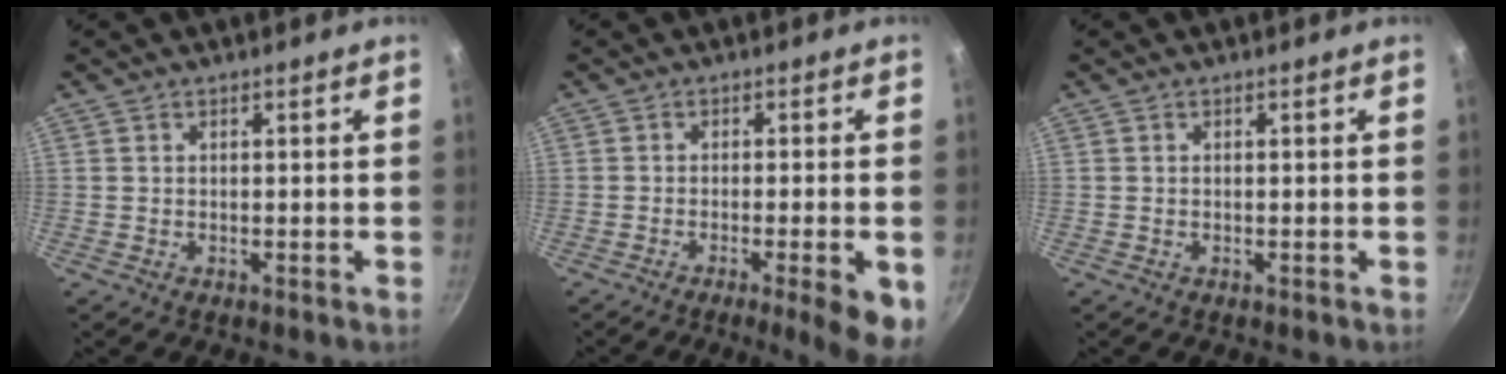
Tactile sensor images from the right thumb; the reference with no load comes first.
{"total": 8.1, "force": [-3.4, 1.3, 7.2], "torque": [-0.090, 0.009, -0.046]}
{"total": 0.0}